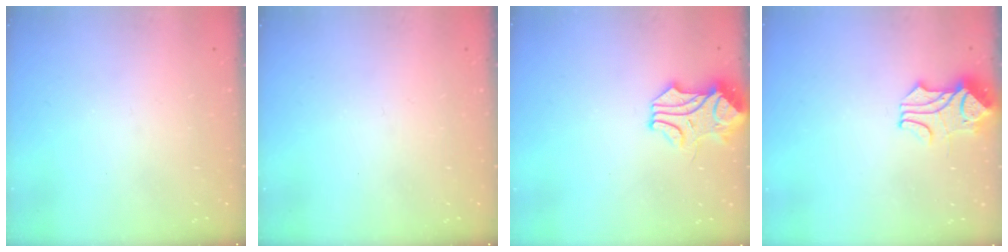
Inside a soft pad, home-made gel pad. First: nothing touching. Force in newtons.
{"total": 0.0}
{"total": 1.9, "press": 1.9, "slide": 0.1}
{"total": 1.5, "press": 1.2, "slide": 1.0}